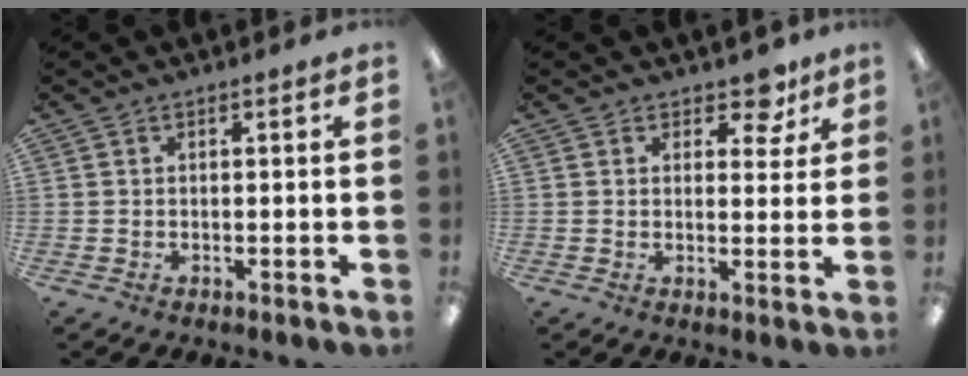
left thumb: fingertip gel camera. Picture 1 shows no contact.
{"total": 6.2, "force": [4.3, 3.5, 2.8], "torque": [-0.026, -0.020, 0.072]}